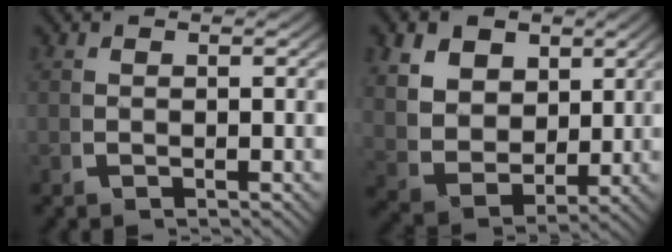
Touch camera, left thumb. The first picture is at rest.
{"total": 9.1, "force": [1.1, 7.2, 5.6], "torque": [-0.134, -0.039, 0.029]}